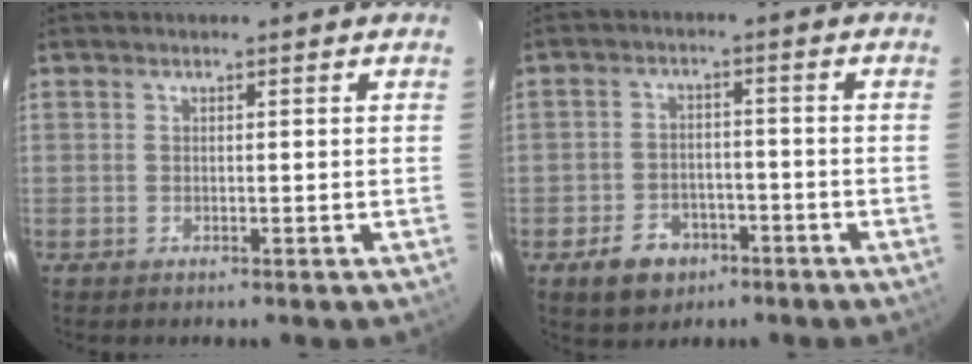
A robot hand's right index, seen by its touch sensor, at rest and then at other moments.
{"total": 7.7, "force": [-4.5, 5.5, 3.1], "torque": [-0.085, 0.015, -0.056]}